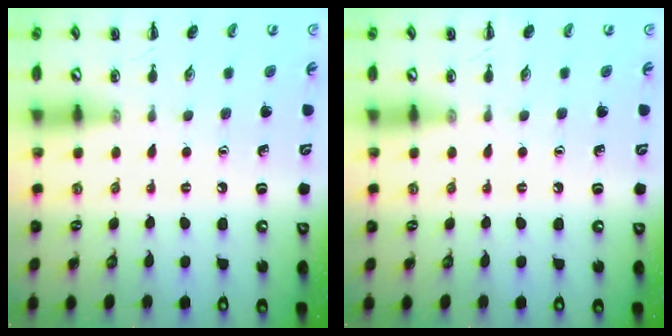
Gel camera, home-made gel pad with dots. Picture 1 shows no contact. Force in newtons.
{"total": 0.0}